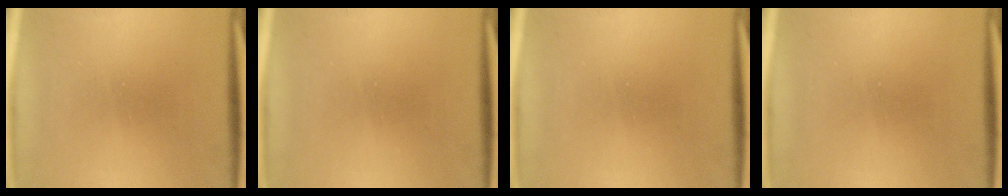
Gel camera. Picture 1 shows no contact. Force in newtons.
{"total": 0.0}
{"total": 0.0}
{"total": 0.0}